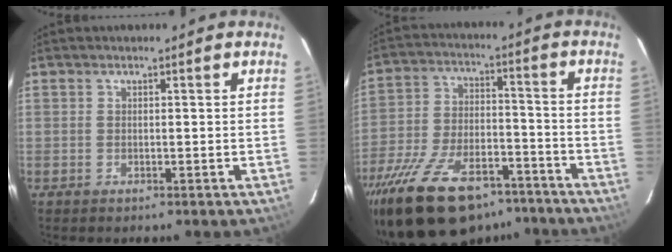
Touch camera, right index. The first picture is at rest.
{"total": 22.7, "force": [-16.7, 10.1, 11.7], "torque": [-0.241, -0.013, -0.255]}